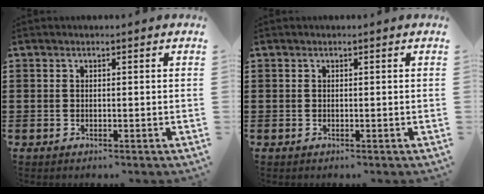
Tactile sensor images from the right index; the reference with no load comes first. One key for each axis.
{"total": 0.0}